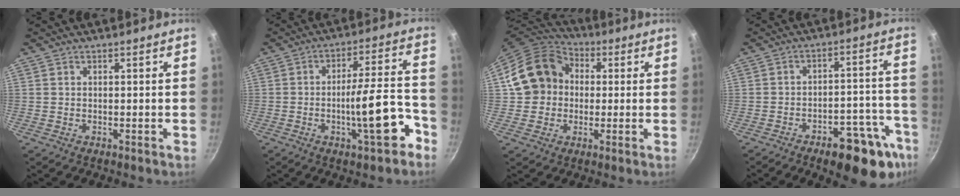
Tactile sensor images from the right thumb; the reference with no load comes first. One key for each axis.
{"total": 12.9, "fx": -5.6, "fy": 3.3, "fz": 11.1, "tx": -0.139, "ty": 0.049, "tz": -0.081}
{"total": 15.9, "fx": 1.6, "fy": 13.7, "fz": 7.9, "tx": -0.122, "ty": 0.038, "tz": 0.017}
{"total": 15.6, "fx": -9.5, "fy": 6.0, "fz": 10.8, "tx": -0.082, "ty": 0.066, "tz": -0.125}